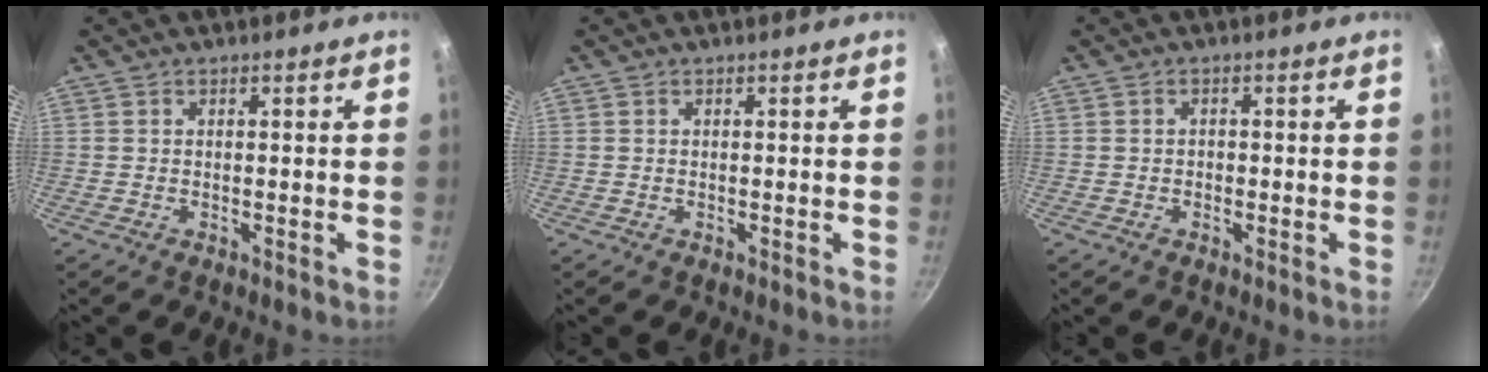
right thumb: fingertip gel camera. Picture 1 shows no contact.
{"total": 0.0}
{"total": 0.7, "force": [-0.3, 0.6, 0.2], "torque": [-0.001, 0.002, -0.004]}